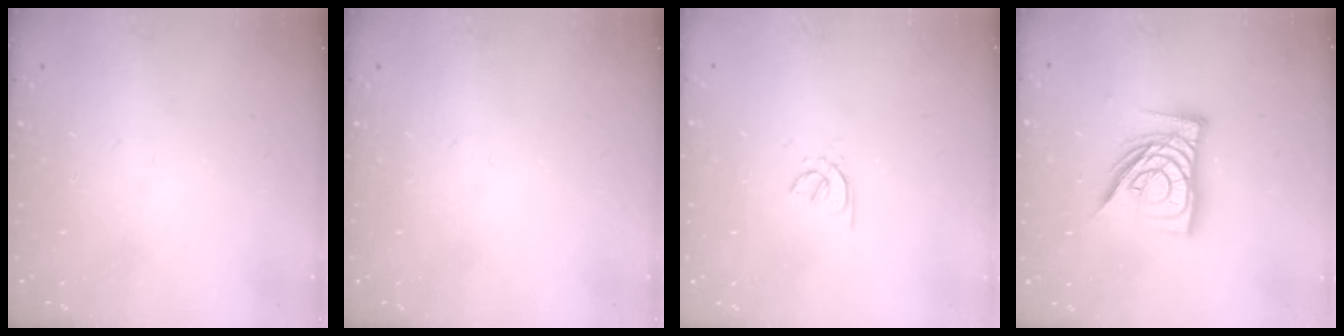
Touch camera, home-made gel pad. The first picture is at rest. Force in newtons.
{"total": 0.0}
{"total": 1.2, "press": 1.2, "slide": 0.4}
{"total": 14.0, "press": 14.0, "slide": 1.1}